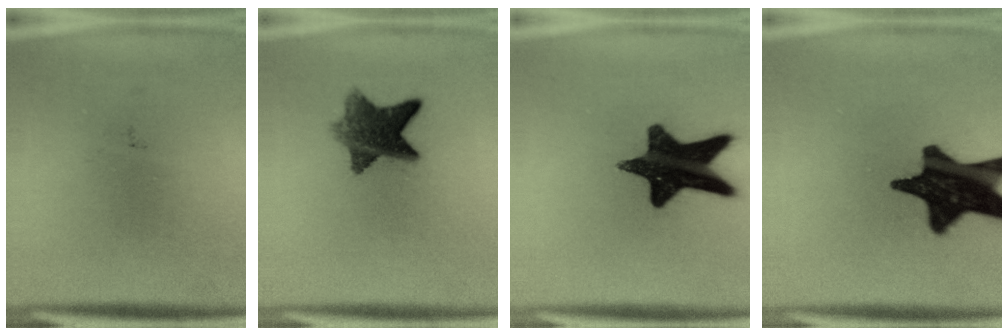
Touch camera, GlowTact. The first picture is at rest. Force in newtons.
{"total": 8.7}
{"total": 16.2}
{"total": 18.1}